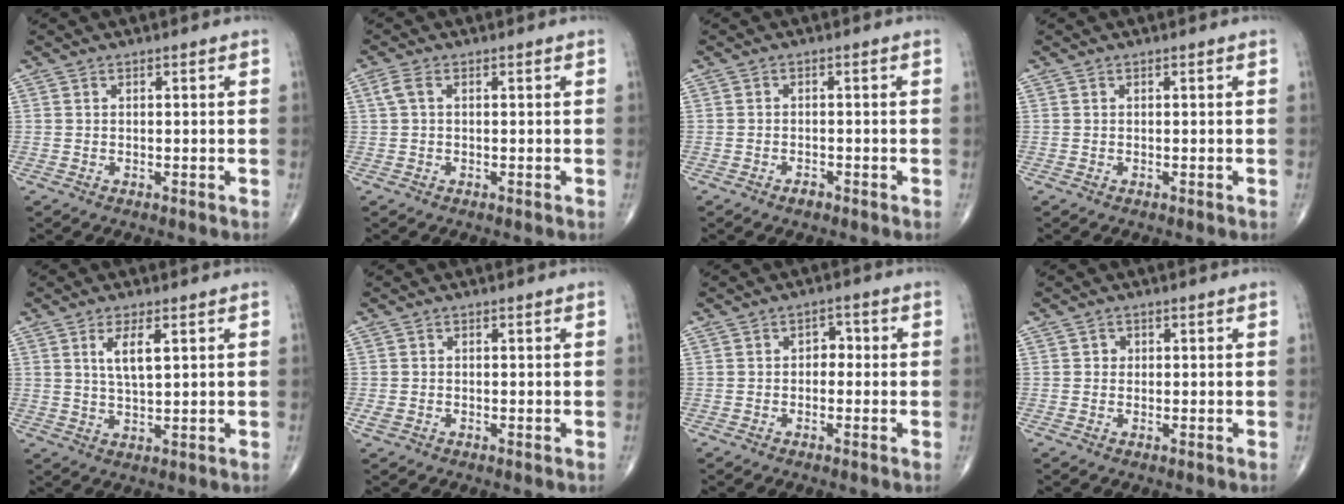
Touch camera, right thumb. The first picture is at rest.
{"total": 2.1, "force": [0.5, 1.0, 1.8], "torque": [-0.047, 0.012, 0.011]}
{"total": 1.4, "force": [-1.1, 0.8, 0.6], "torque": [-0.009, 0.004, -0.018]}
{"total": 0.0}
{"total": 5.4, "force": [2.0, 1.7, 4.7], "torque": [-0.090, -0.014, 0.041]}
{"total": 1.4, "force": [-0.4, 1.0, 0.9], "torque": [-0.023, 0.000, -0.008]}
{"total": 2.6, "force": [-0.2, 1.9, 1.7], "torque": [-0.006, 0.011, -0.012]}
{"total": 1.1, "force": [0.1, 1.0, 0.3], "torque": [0.003, 0.003, 0.000]}